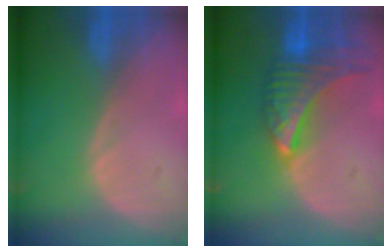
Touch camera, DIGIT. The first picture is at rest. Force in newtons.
{"total": 9.2, "press": 8.1, "slide": 4.3}